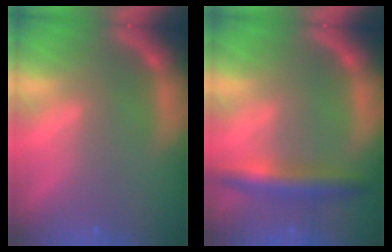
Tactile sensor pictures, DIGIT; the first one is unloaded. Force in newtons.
{"total": 4.4}